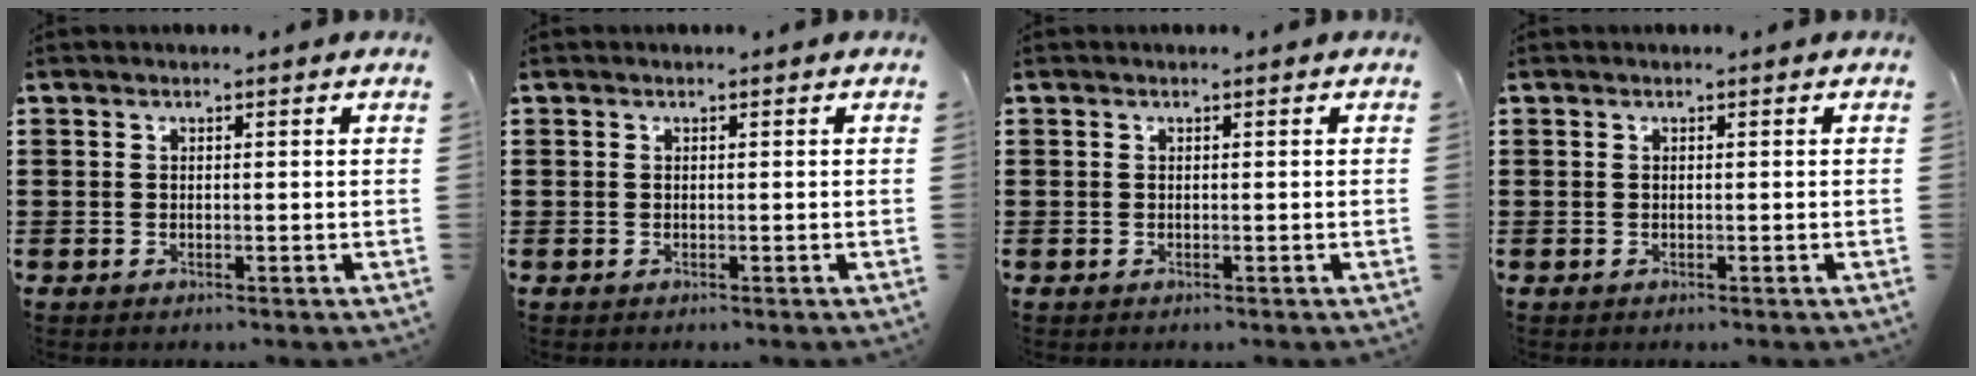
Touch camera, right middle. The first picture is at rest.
{"total": 0.0}
{"total": 0.0}
{"total": 0.0}